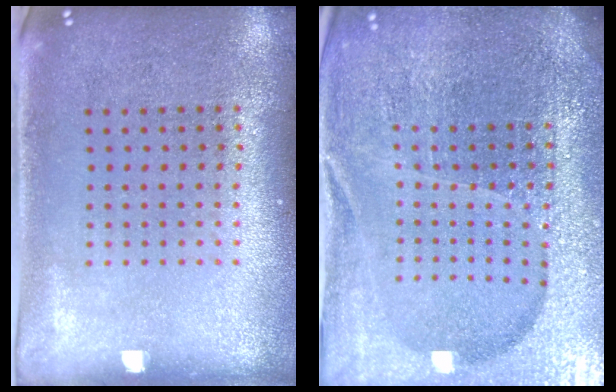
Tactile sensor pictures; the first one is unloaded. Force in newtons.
{"total": 6.1, "press": 5.4, "slide": 2.8}